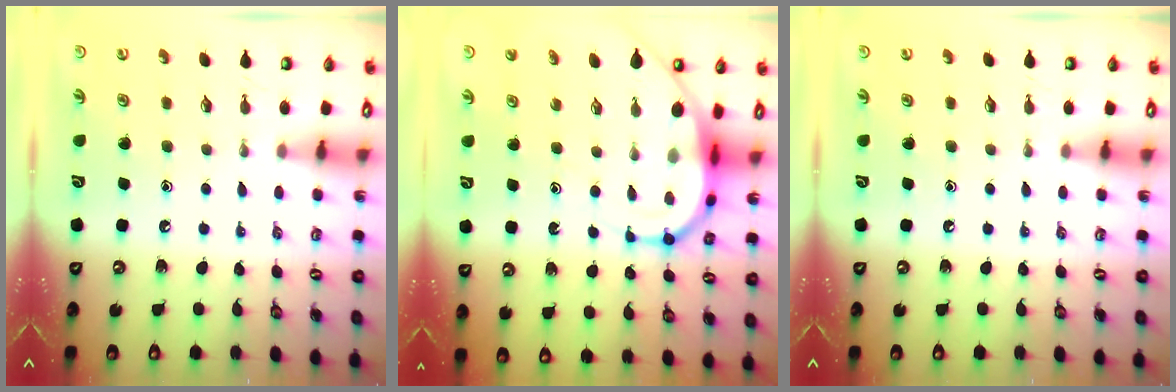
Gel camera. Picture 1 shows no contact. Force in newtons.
{"total": 9.1, "press": 9.1, "slide": 0.8}
{"total": 0.0}